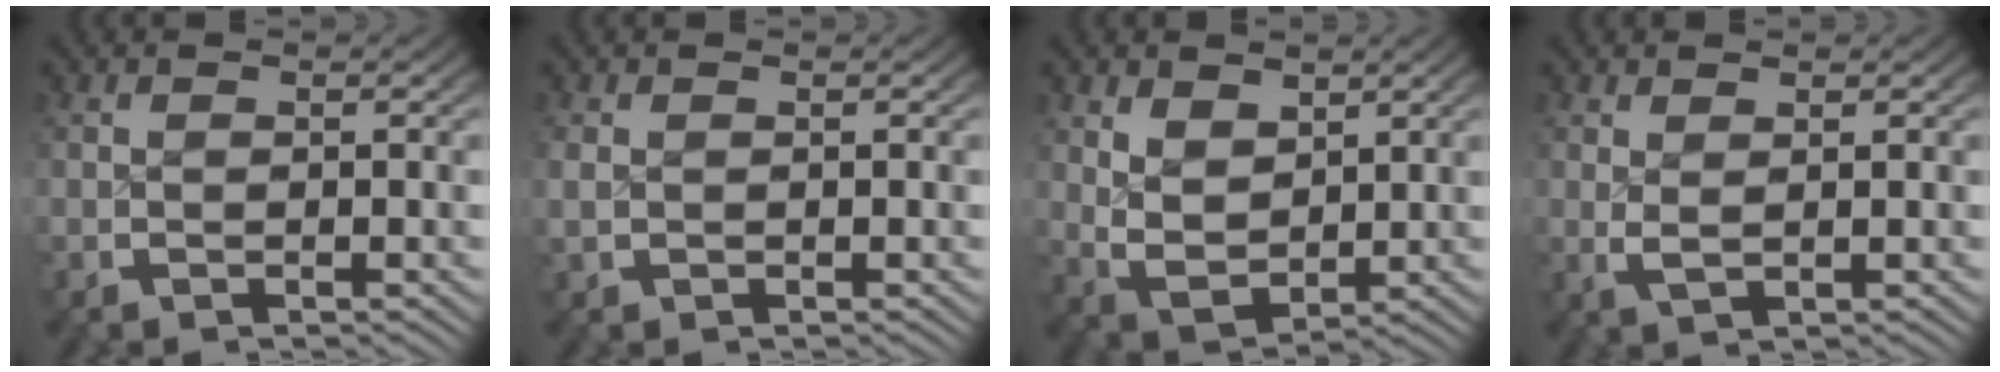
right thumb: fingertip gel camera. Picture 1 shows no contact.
{"total": 1.1, "force": [0.2, 0.9, 0.5], "torque": [-0.017, -0.003, 0.008]}
{"total": 5.6, "force": [0.5, 4.2, 3.6], "torque": [-0.092, -0.034, 0.028]}
{"total": 1.5, "force": [0.7, 0.6, 1.2], "torque": [-0.029, -0.008, 0.022]}